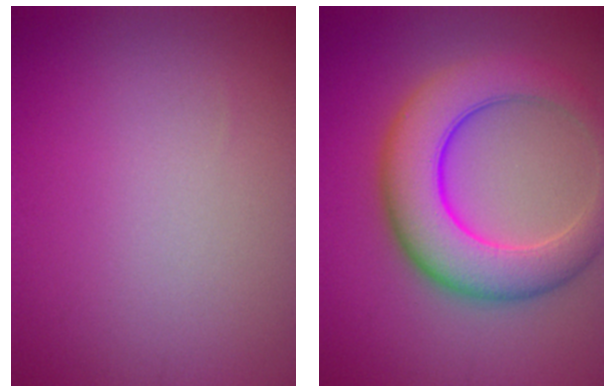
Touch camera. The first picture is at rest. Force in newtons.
{"total": 8.1, "press": 8.1, "slide": 0.2}